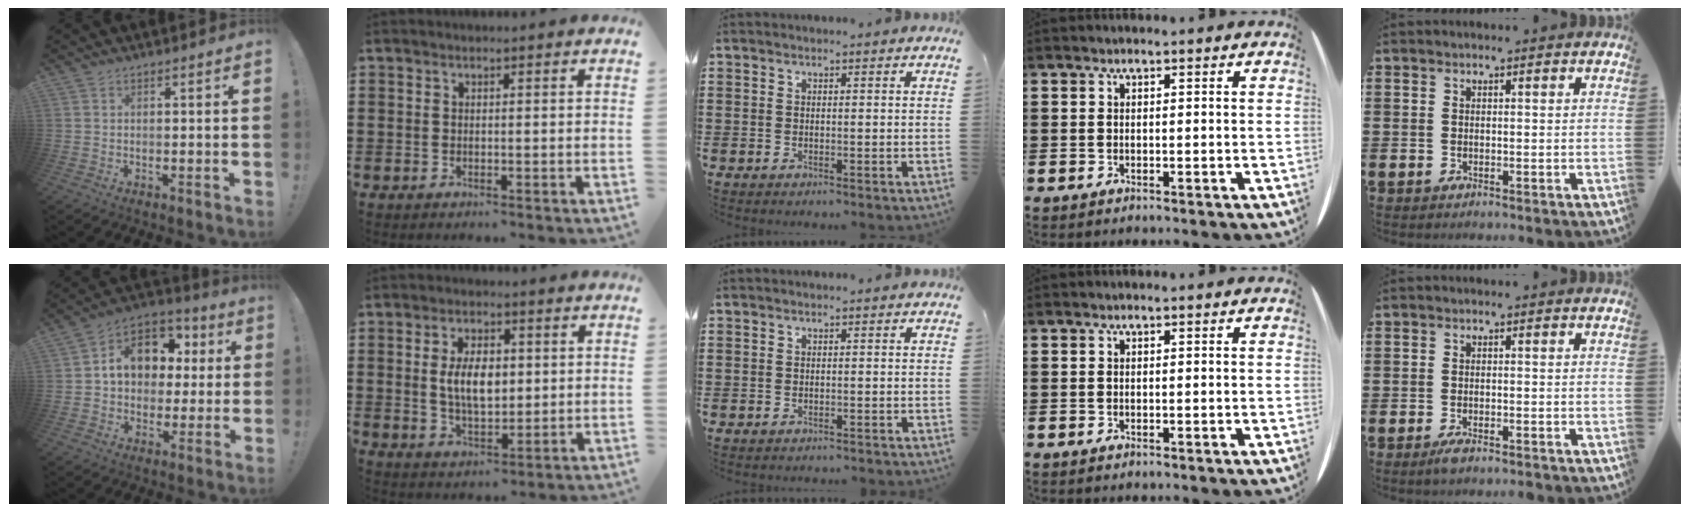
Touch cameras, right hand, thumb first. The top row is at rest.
{"thumb": {"total": 13.6, "force": [3.5, 10.7, 7.7], "torque": [-0.105, -0.007, 0.071]}, "index": {"total": 6.8, "force": [0.8, 3.6, 5.7], "torque": [-0.107, 0.003, 0.007]}, "middle": {"total": 0.7, "force": [-0.7, 0.0, 0.1], "torque": [-0.003, -0.001, -0.014]}, "little": {"total": 1.6, "force": [-0.9, 0.5, 1.3], "torque": [-0.015, -0.002, -0.020]}}